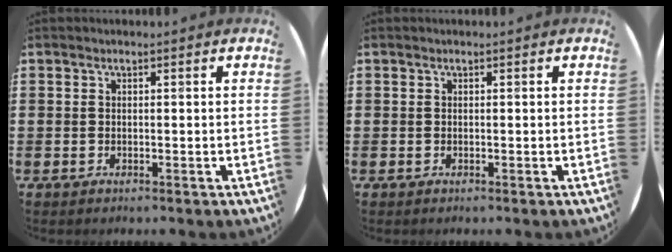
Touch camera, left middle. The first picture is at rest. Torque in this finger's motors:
{"motor_torque": [0.00, 0.00, 0.00, 0.00]}